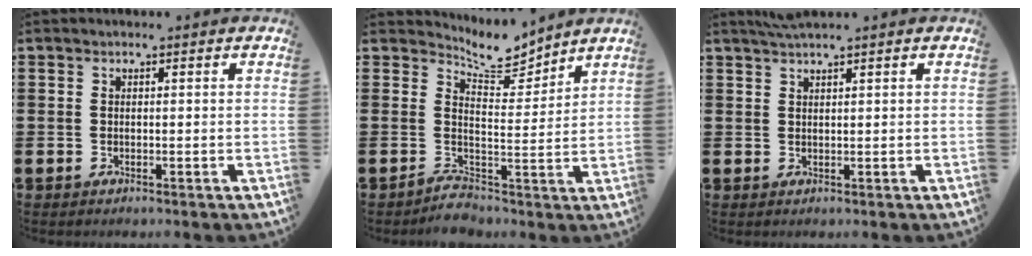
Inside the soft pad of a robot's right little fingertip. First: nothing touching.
{"total": 5.9, "force": [3.9, 3.7, 2.5], "torque": [-0.055, -0.027, 0.068]}
{"total": 1.7, "force": [1.5, -0.2, 0.8], "torque": [-0.015, 0.002, 0.028]}